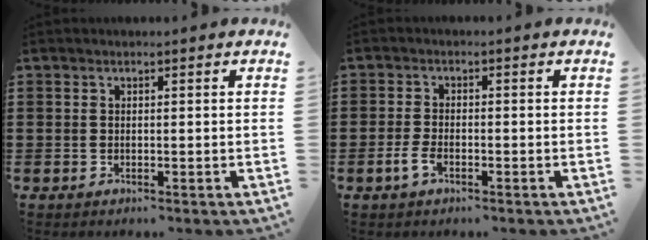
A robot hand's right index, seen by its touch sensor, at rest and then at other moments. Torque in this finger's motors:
{"motor_torque": [2.14, 0.00, 0.02, 0.09]}